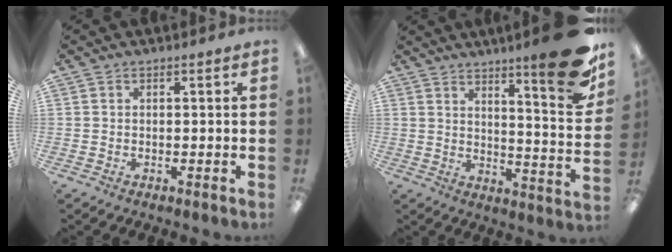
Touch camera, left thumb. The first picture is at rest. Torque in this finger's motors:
{"motor_torque": [2.42, 1.53, 1.57, -1.20, 0.19]}